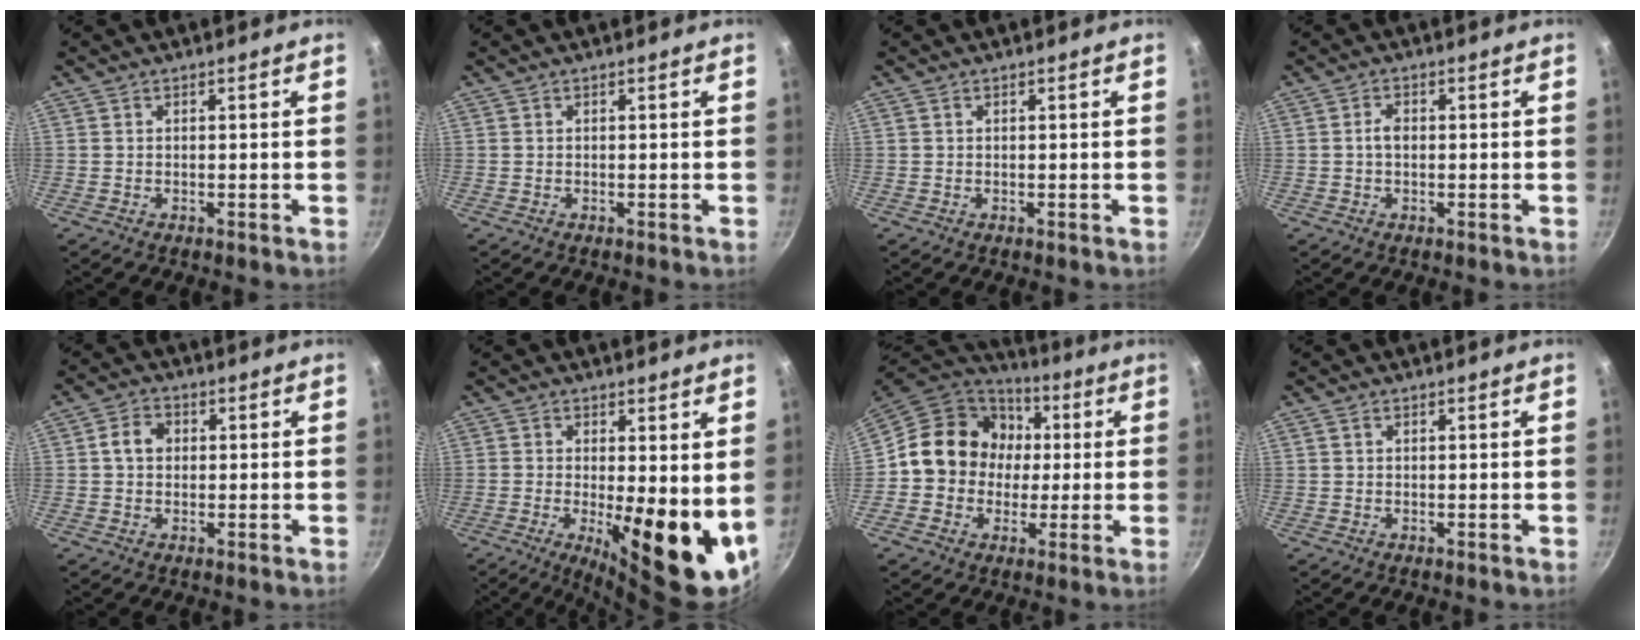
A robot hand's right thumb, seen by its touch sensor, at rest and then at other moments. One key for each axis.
{"total": 0.0}
{"total": 0.0}
{"total": 2.1, "fx": 0.0, "fy": 1.4, "fz": 1.6, "tx": -0.029, "ty": 0.007, "tz": -0.003}
{"total": 4.5, "fx": 0.6, "fy": 3.5, "fz": 2.7, "tx": -0.034, "ty": 0.011, "tz": 0.002}
{"total": 15.0, "fx": -1.5, "fy": 4.8, "fz": 14.1, "tx": -0.163, "ty": -0.027, "tz": -0.011}
{"total": 15.7, "fx": 0.8, "fy": 14.1, "fz": 6.8, "tx": -0.075, "ty": 0.029, "tz": -0.001}
{"total": 0.7, "fx": 0.3, "fy": 0.5, "fz": 0.4, "tx": -0.008, "ty": 0.003, "tz": 0.005}